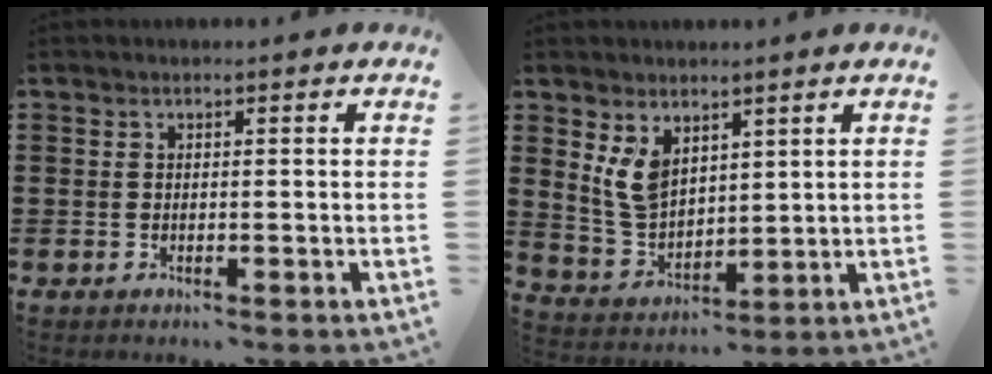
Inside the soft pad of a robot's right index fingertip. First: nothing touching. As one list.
[{"total": 6.4, "force": [3.2, 4.1, 3.7], "torque": [-0.100, -0.002, 0.058]}]